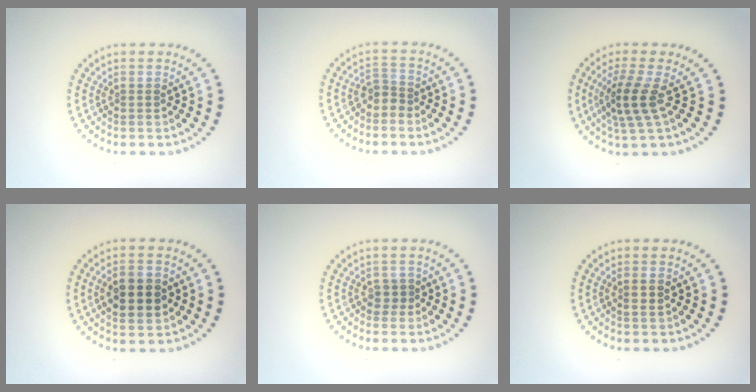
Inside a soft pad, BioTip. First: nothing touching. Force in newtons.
{"total": 1.7, "press": 1.2, "slide": 1.3}
{"total": 3.5, "press": 2.9, "slide": 2.0}
{"total": 4.1, "press": 4.1, "slide": 0.3}
{"total": 0.9, "press": 0.6, "slide": 0.6}
{"total": 1.0, "press": 0.9, "slide": 0.5}